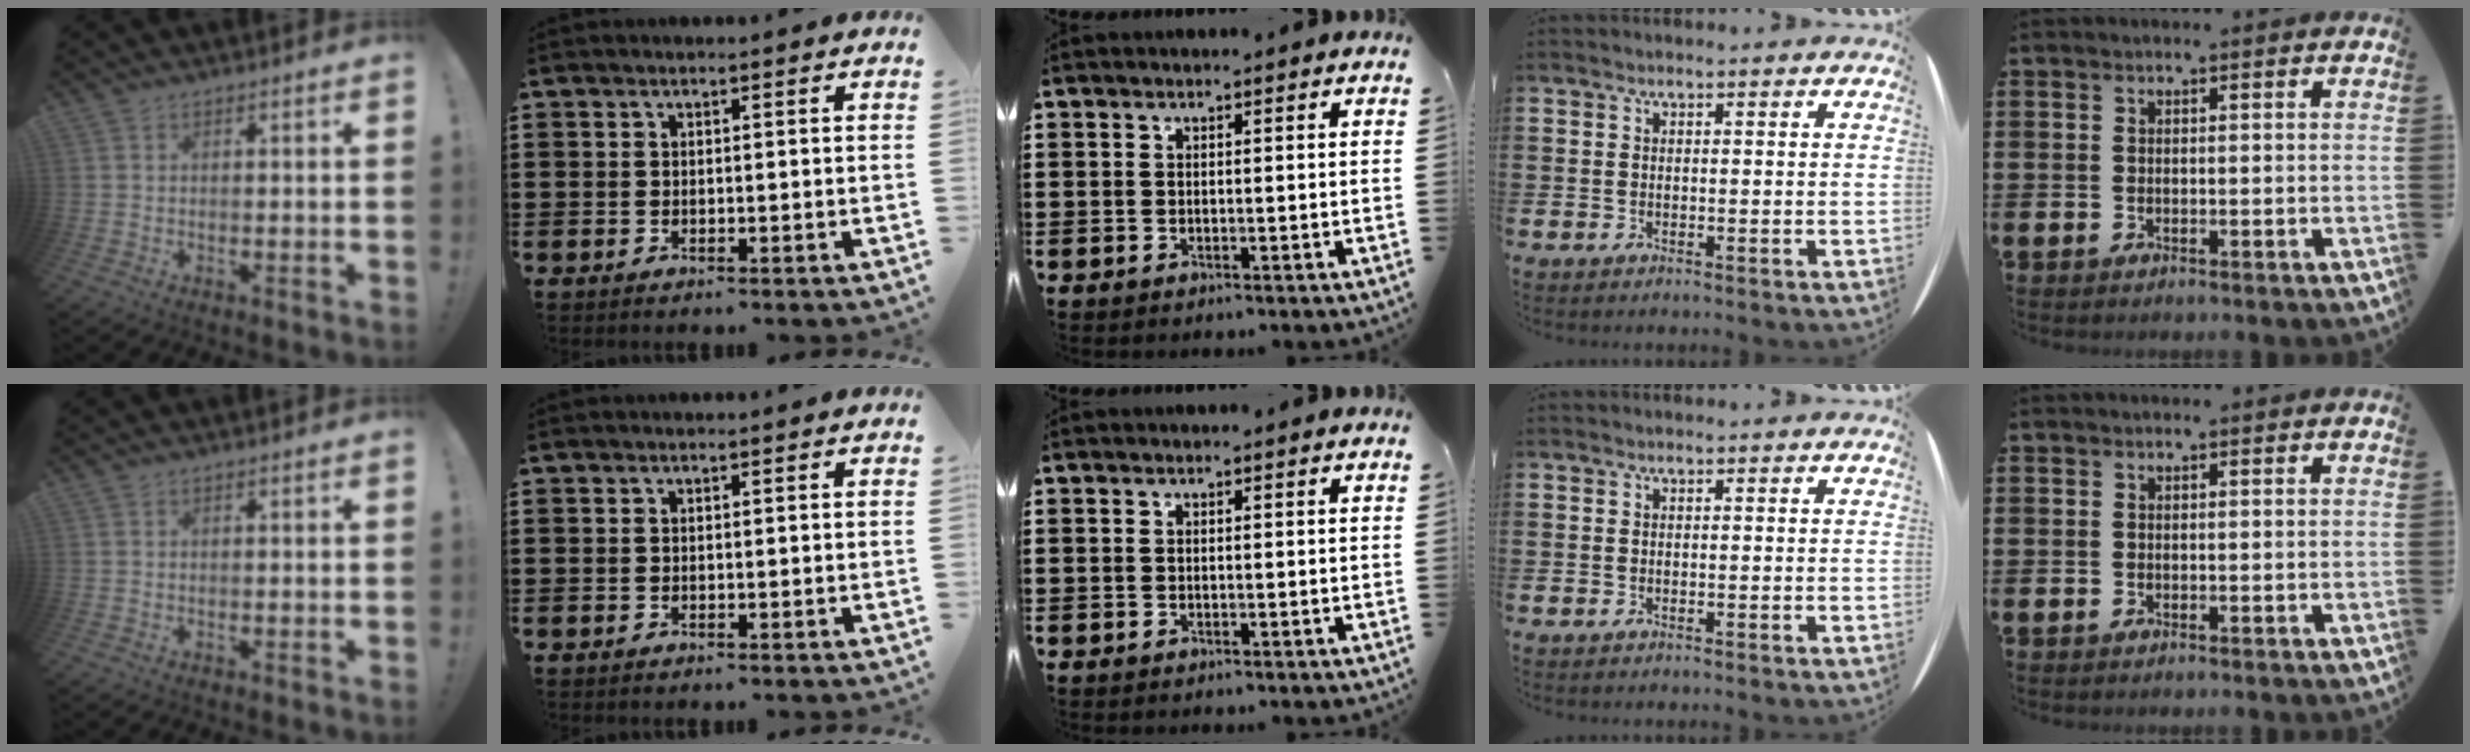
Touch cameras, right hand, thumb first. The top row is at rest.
{}